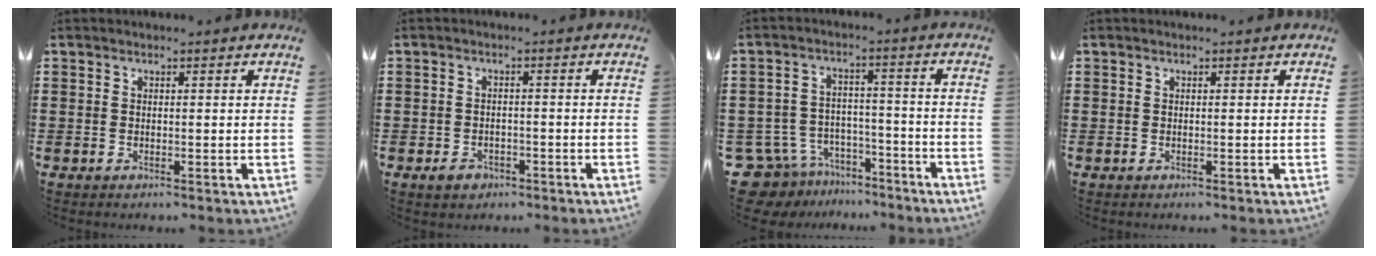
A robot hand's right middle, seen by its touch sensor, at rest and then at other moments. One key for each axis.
{"total": 1.8, "fx": -1.3, "fy": 1.1, "fz": 0.7, "tx": -0.018, "ty": 0.000, "tz": -0.027}
{"total": 7.5, "fx": -6.9, "fy": 2.8, "fz": 0.7, "tx": -0.045, "ty": 0.015, "tz": -0.143}
{"total": 0.0}